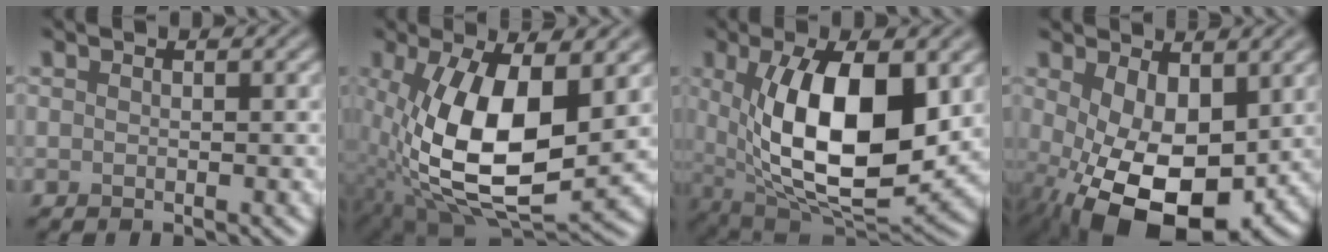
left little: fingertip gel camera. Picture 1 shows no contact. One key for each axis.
{"total": 13.4, "fx": 0.2, "fy": 6.4, "fz": 11.7, "tx": -0.223, "ty": -0.006, "tz": 0.004}
{"total": 12.8, "fx": 1.3, "fy": 5.8, "fz": 11.3, "tx": -0.187, "ty": -0.017, "tz": 0.029}
{"total": 11.2, "fx": -2.4, "fy": 6.3, "fz": 9.0, "tx": -0.169, "ty": -0.041, "tz": -0.023}